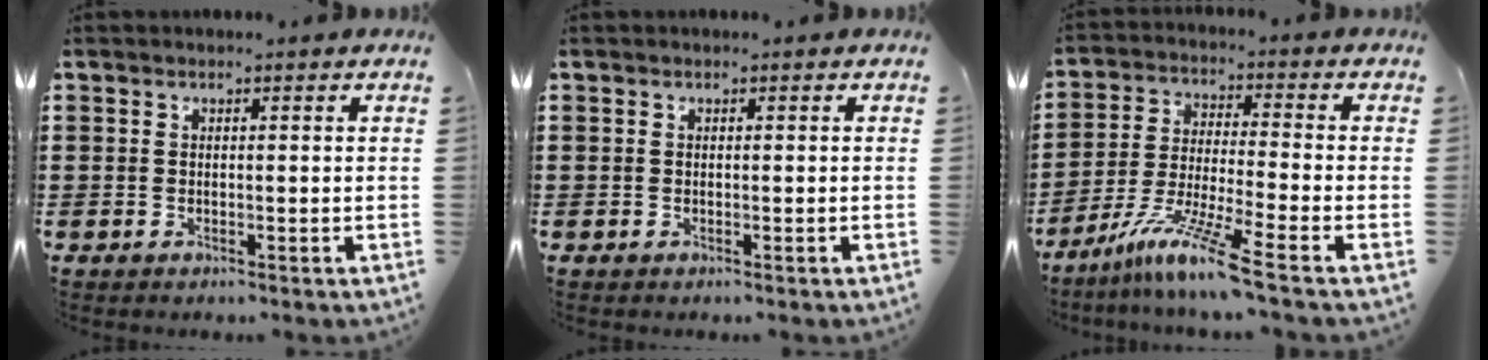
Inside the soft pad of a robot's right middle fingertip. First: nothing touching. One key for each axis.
{"total": 0.0}
{"total": 9.5, "fx": -7.2, "fy": -0.1, "fz": 6.3, "tx": -0.132, "ty": -0.012, "tz": -0.143}